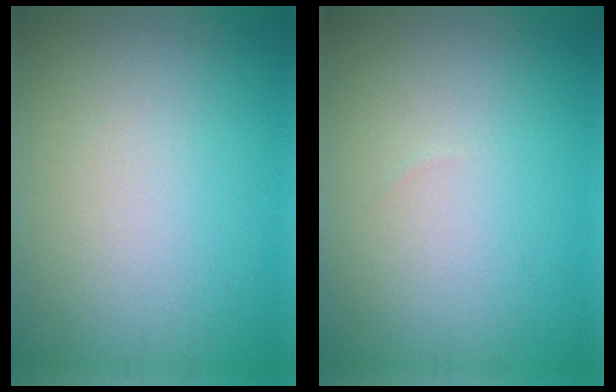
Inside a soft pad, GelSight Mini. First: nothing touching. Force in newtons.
{"total": 0.0}